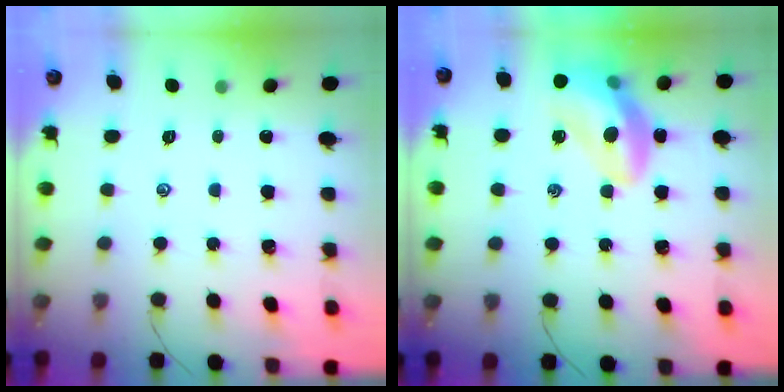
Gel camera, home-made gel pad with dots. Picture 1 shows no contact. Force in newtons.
{"total": 17.0, "press": 16.6, "slide": 3.7}